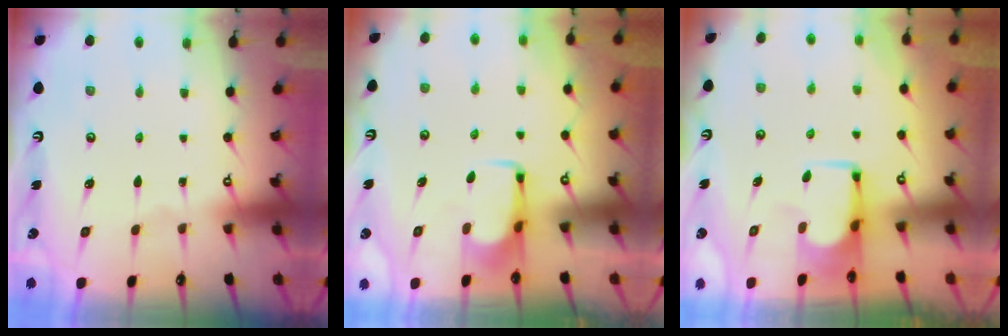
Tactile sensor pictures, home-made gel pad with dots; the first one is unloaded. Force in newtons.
{"total": 1.5, "press": 1.5, "slide": 0.4}
{"total": 1.5, "press": 1.5, "slide": 0.1}